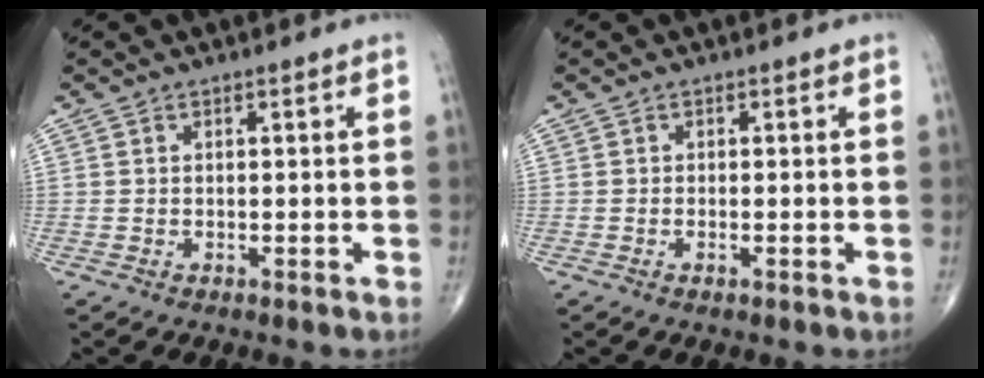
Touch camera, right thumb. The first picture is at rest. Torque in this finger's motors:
{"motor_torque": [-0.20, 0.00, 0.06, 0.18, -0.04]}